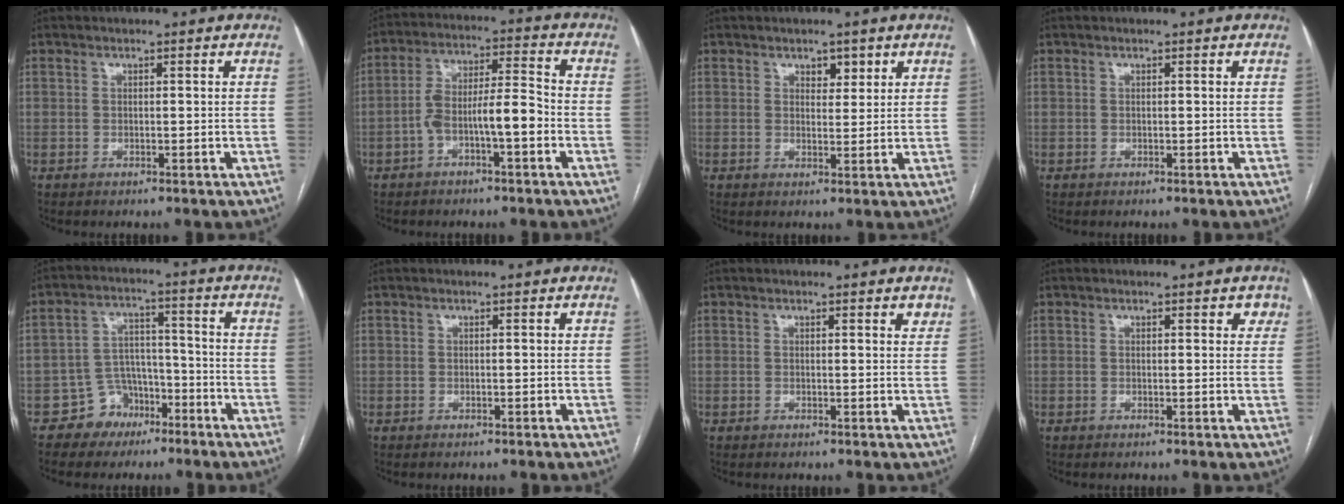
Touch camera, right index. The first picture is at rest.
{"total": 8.3, "force": [-3.0, 1.6, 7.6], "torque": [-0.139, 0.030, -0.050]}
{"total": 2.5, "force": [1.6, 1.5, 1.3], "torque": [-0.015, -0.001, 0.024]}
{"total": 0.0}
{"total": 6.5, "force": [-4.0, 5.0, 0.8], "torque": [-0.005, 0.016, -0.062]}
{"total": 0.0}
{"total": 1.7, "force": [1.3, 0.4, 1.0], "torque": [-0.012, -0.004, 0.010]}
{"total": 2.2, "force": [1.3, 1.0, 1.5], "torque": [-0.009, 0.005, 0.011]}